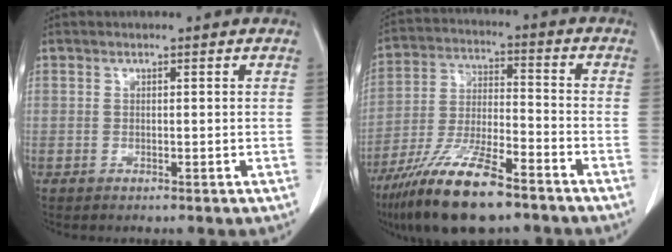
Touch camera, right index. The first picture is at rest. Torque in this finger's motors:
{"motor_torque": [0.82, -0.81, 0.44, 0.21]}